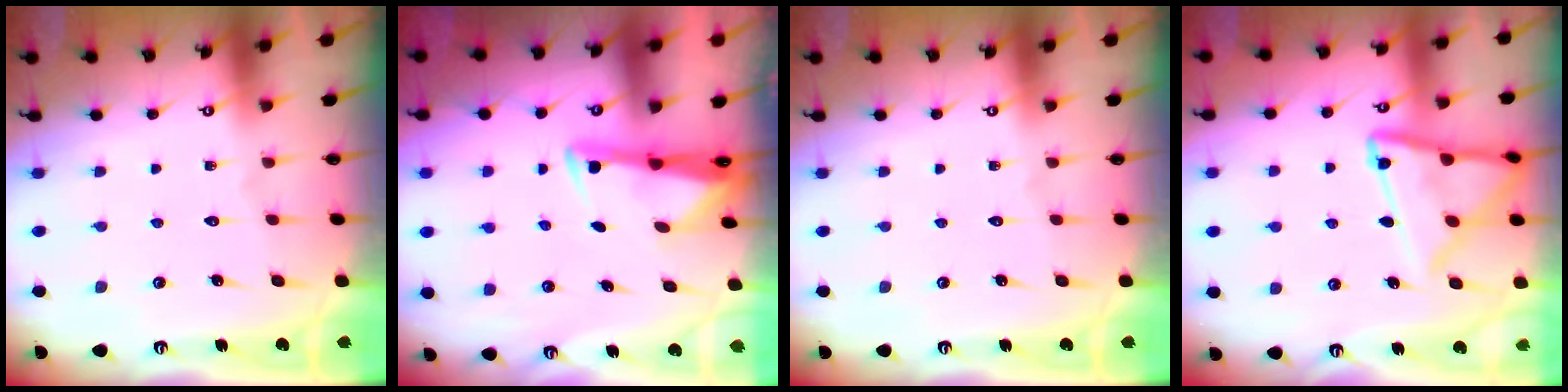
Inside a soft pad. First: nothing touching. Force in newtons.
{"total": 3.2, "press": 3.1, "slide": 0.8}
{"total": 0.0}
{"total": 15.1, "press": 15.1, "slide": 1.3}